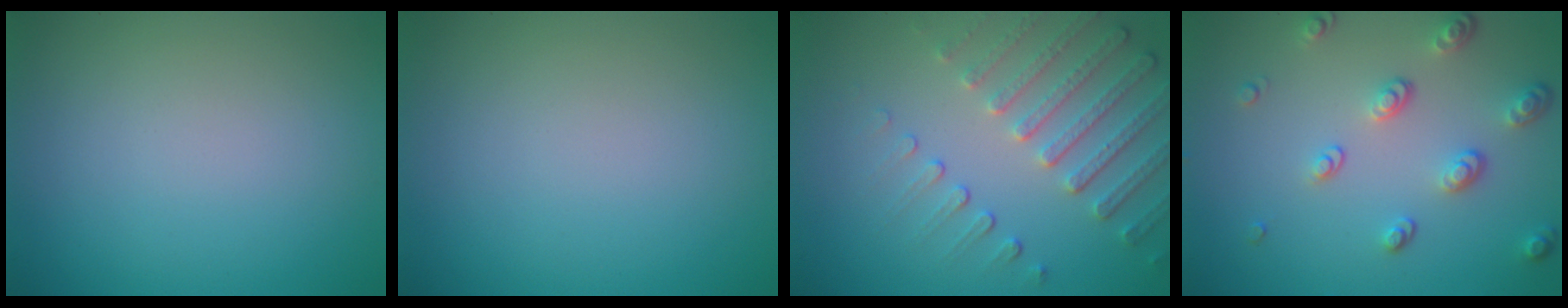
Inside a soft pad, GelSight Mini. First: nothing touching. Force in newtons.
{"total": 0.0}
{"total": 5.0, "press": 3.8, "slide": 3.3}
{"total": 3.4, "press": 2.7, "slide": 2.2}